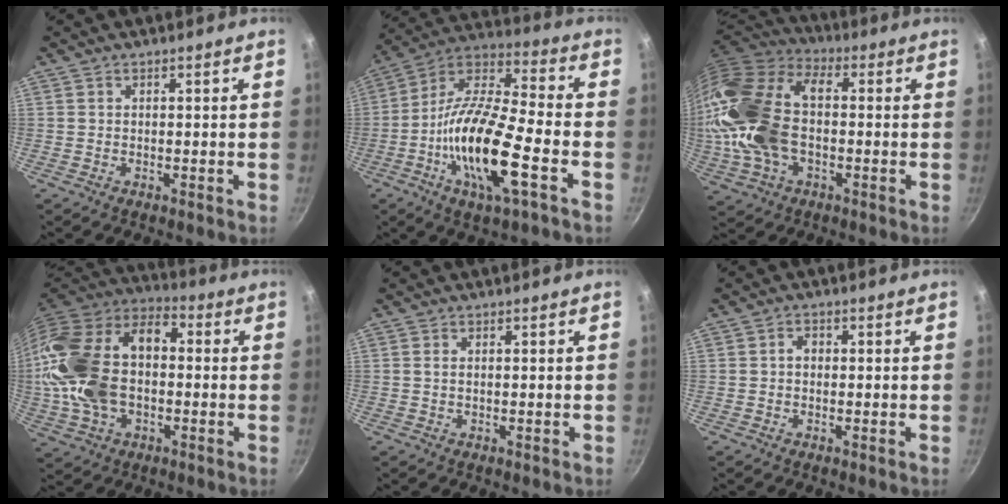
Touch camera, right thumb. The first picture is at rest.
{"total": 19.5, "force": [-6.2, 5.5, 17.7], "torque": [-0.329, 0.031, -0.135]}
{"total": 23.1, "force": [-1.1, 14.3, 18.2], "torque": [-0.370, 0.032, -0.027]}
{"total": 22.4, "force": [-0.7, 14.3, 17.2], "torque": [-0.319, 0.039, -0.021]}
{"total": 0.9, "force": [0.2, 0.5, 0.8], "torque": [-0.015, 0.001, 0.001]}
{"total": 1.8, "force": [-0.1, 1.4, 1.1], "torque": [-0.013, 0.006, -0.003]}